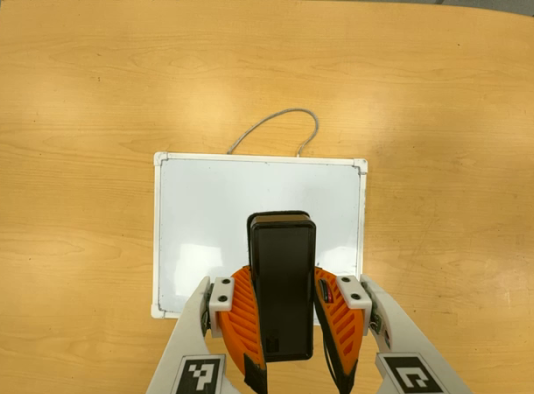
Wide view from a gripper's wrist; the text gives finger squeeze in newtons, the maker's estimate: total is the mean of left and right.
{"total": 6.7, "left": 6.0, "right": 7.3}